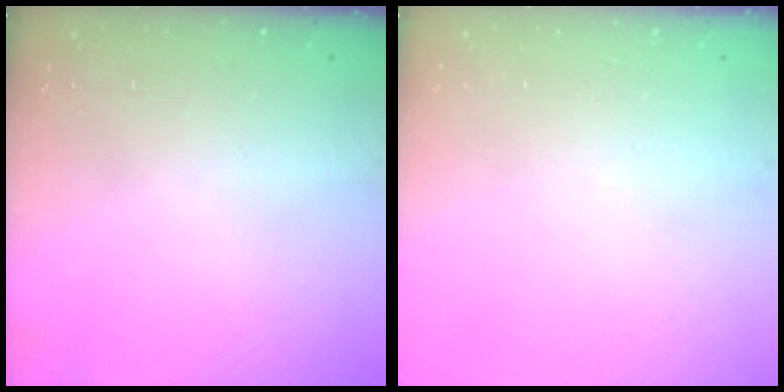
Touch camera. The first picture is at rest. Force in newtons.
{"total": 0.0}